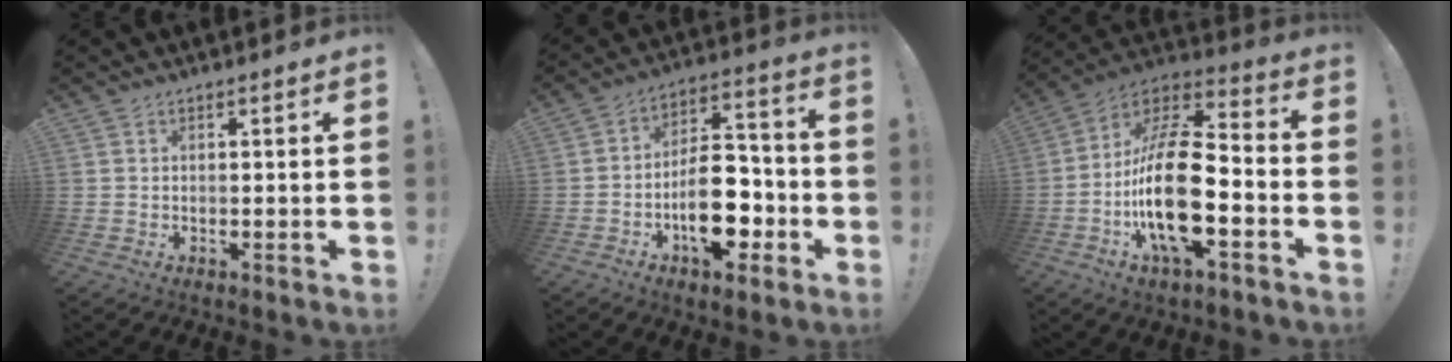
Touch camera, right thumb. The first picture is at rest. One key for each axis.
{"total": 16.9, "fx": -6.2, "fy": 9.5, "fz": 12.5, "tx": -0.198, "ty": 0.048, "tz": -0.093}
{"total": 23.9, "fx": -5.6, "fy": 9.9, "fz": 21.1, "tx": -0.418, "ty": 0.034, "tz": -0.091}